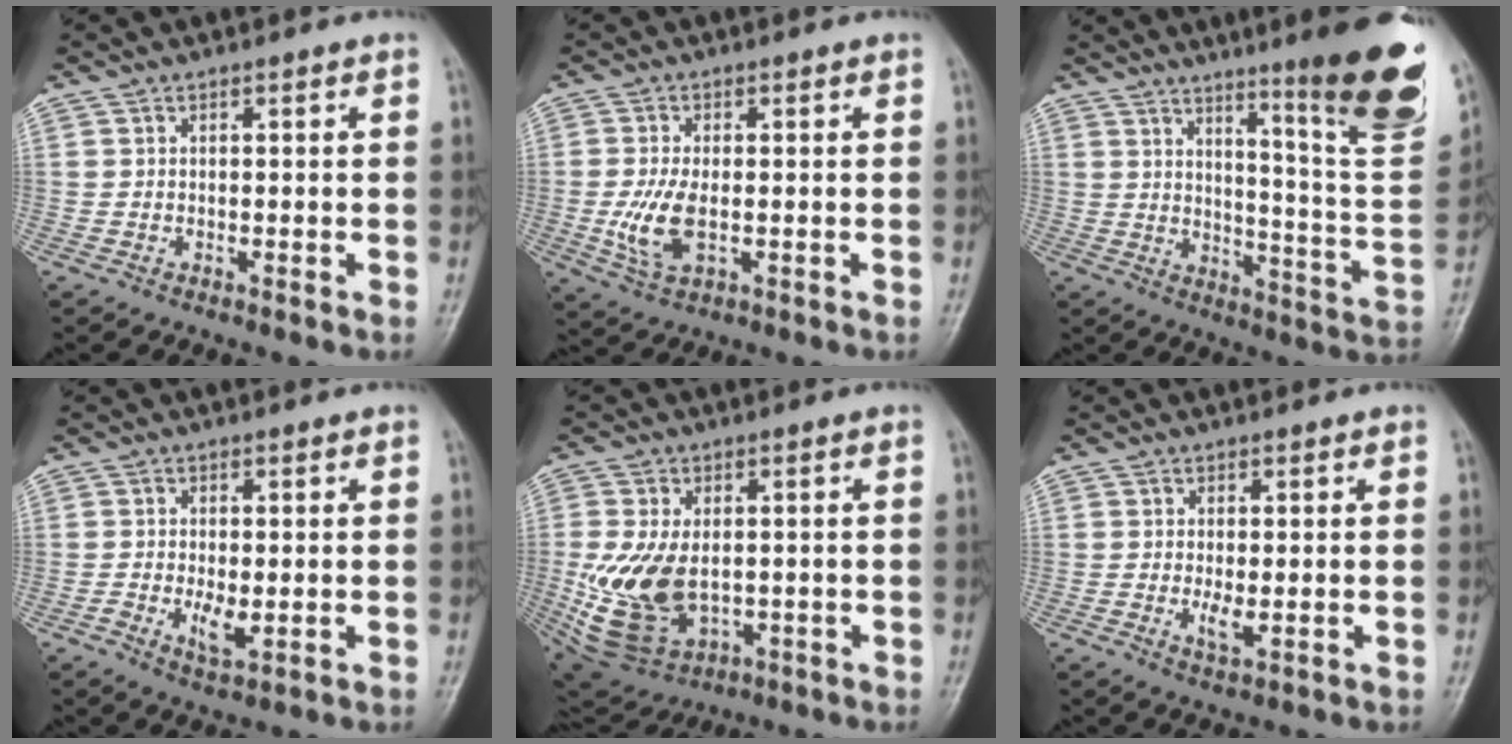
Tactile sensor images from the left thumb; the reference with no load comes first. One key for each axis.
{"total": 6.8, "fx": -0.9, "fy": 3.4, "fz": 5.9, "tx": -0.122, "ty": -0.005, "tz": -0.010}
{"total": 21.1, "fx": 12.7, "fy": 2.4, "fz": 16.7, "tx": -0.192, "ty": -0.080, "tz": 0.179}
{"total": 3.9, "fx": -0.8, "fy": 1.8, "fz": 3.4, "tx": -0.060, "ty": -0.008, "tz": -0.013}
{"total": 14.3, "fx": -1.2, "fy": 9.1, "fz": 11.0, "tx": -0.217, "ty": -0.014, "tz": 0.000}
{"total": 2.8, "fx": -0.3, "fy": 1.0, "fz": 2.6, "tx": -0.048, "ty": -0.009, "tz": -0.005}